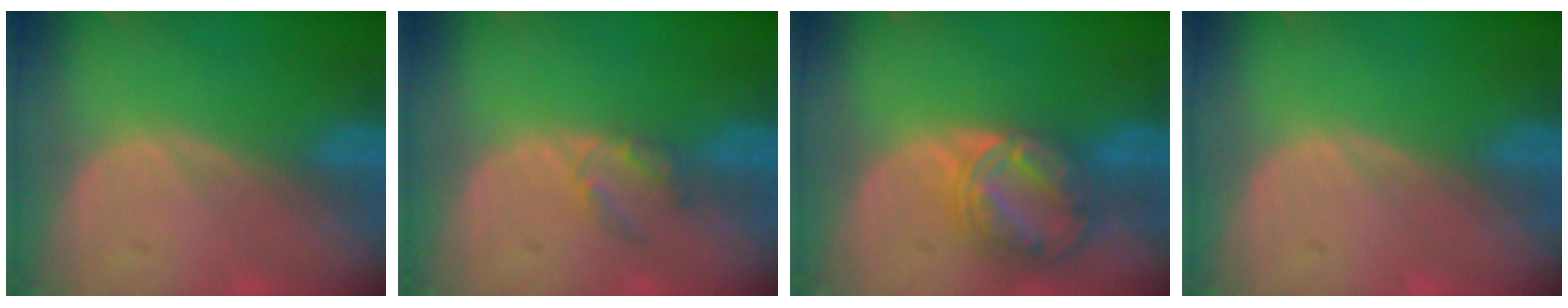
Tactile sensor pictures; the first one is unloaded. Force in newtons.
{"total": 2.5, "press": 2.5, "slide": 0.3}
{"total": 8.7, "press": 7.5, "slide": 4.6}
{"total": 0.0}